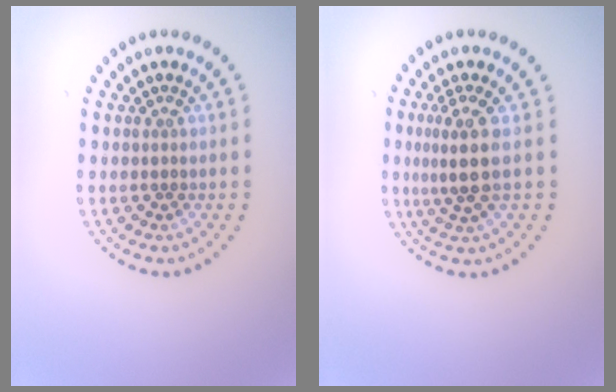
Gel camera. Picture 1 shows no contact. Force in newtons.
{"total": 2.9, "press": 2.3, "slide": 1.8}